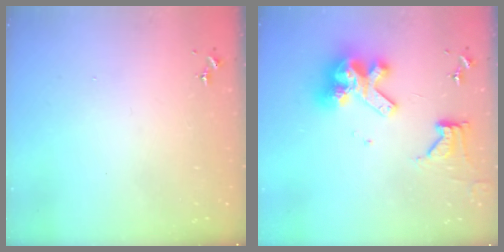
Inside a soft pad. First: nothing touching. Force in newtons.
{"total": 15.9, "press": 15.7, "slide": 2.0}